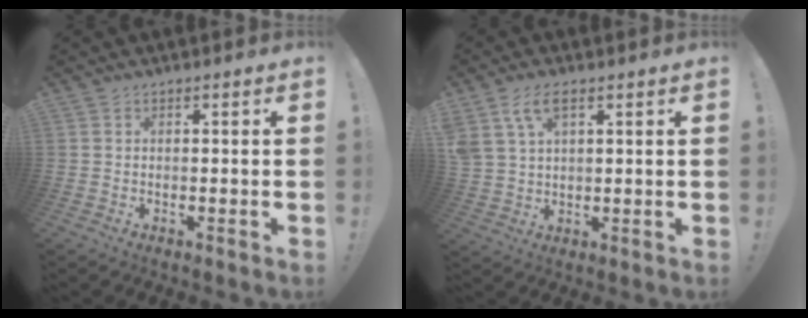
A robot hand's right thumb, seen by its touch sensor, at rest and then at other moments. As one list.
[{"total": 7.6, "force": [3.8, 3.9, 5.3], "torque": [-0.105, -0.004, 0.075]}]